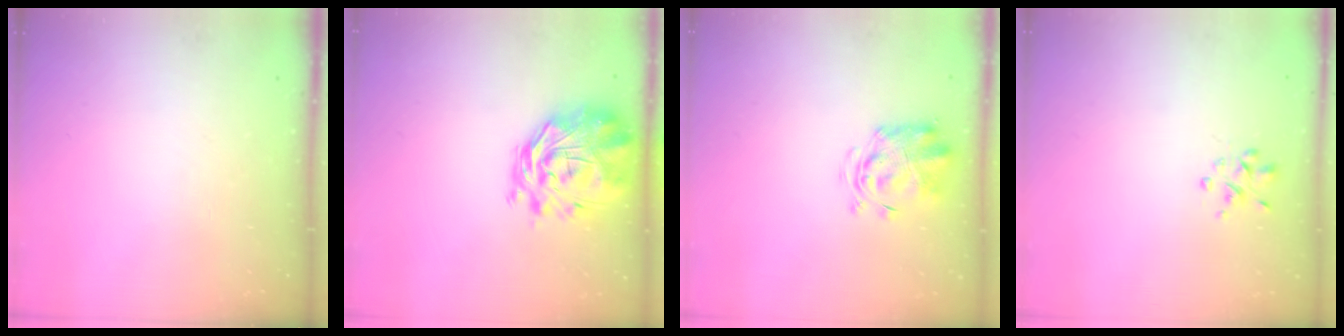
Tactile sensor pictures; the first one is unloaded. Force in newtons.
{"total": 3.8, "press": 3.4, "slide": 1.8}
{"total": 2.9, "press": 2.9, "slide": 0.7}
{"total": 2.5, "press": 2.5, "slide": 0.6}